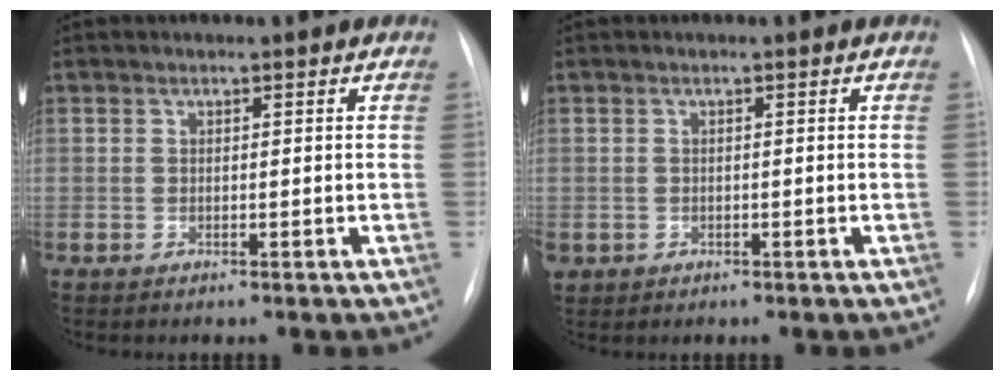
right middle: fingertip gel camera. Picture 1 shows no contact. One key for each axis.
{"total": 1.4, "fx": -0.4, "fy": 1.2, "fz": 0.4, "tx": -0.006, "ty": 0.004, "tz": 0.002}